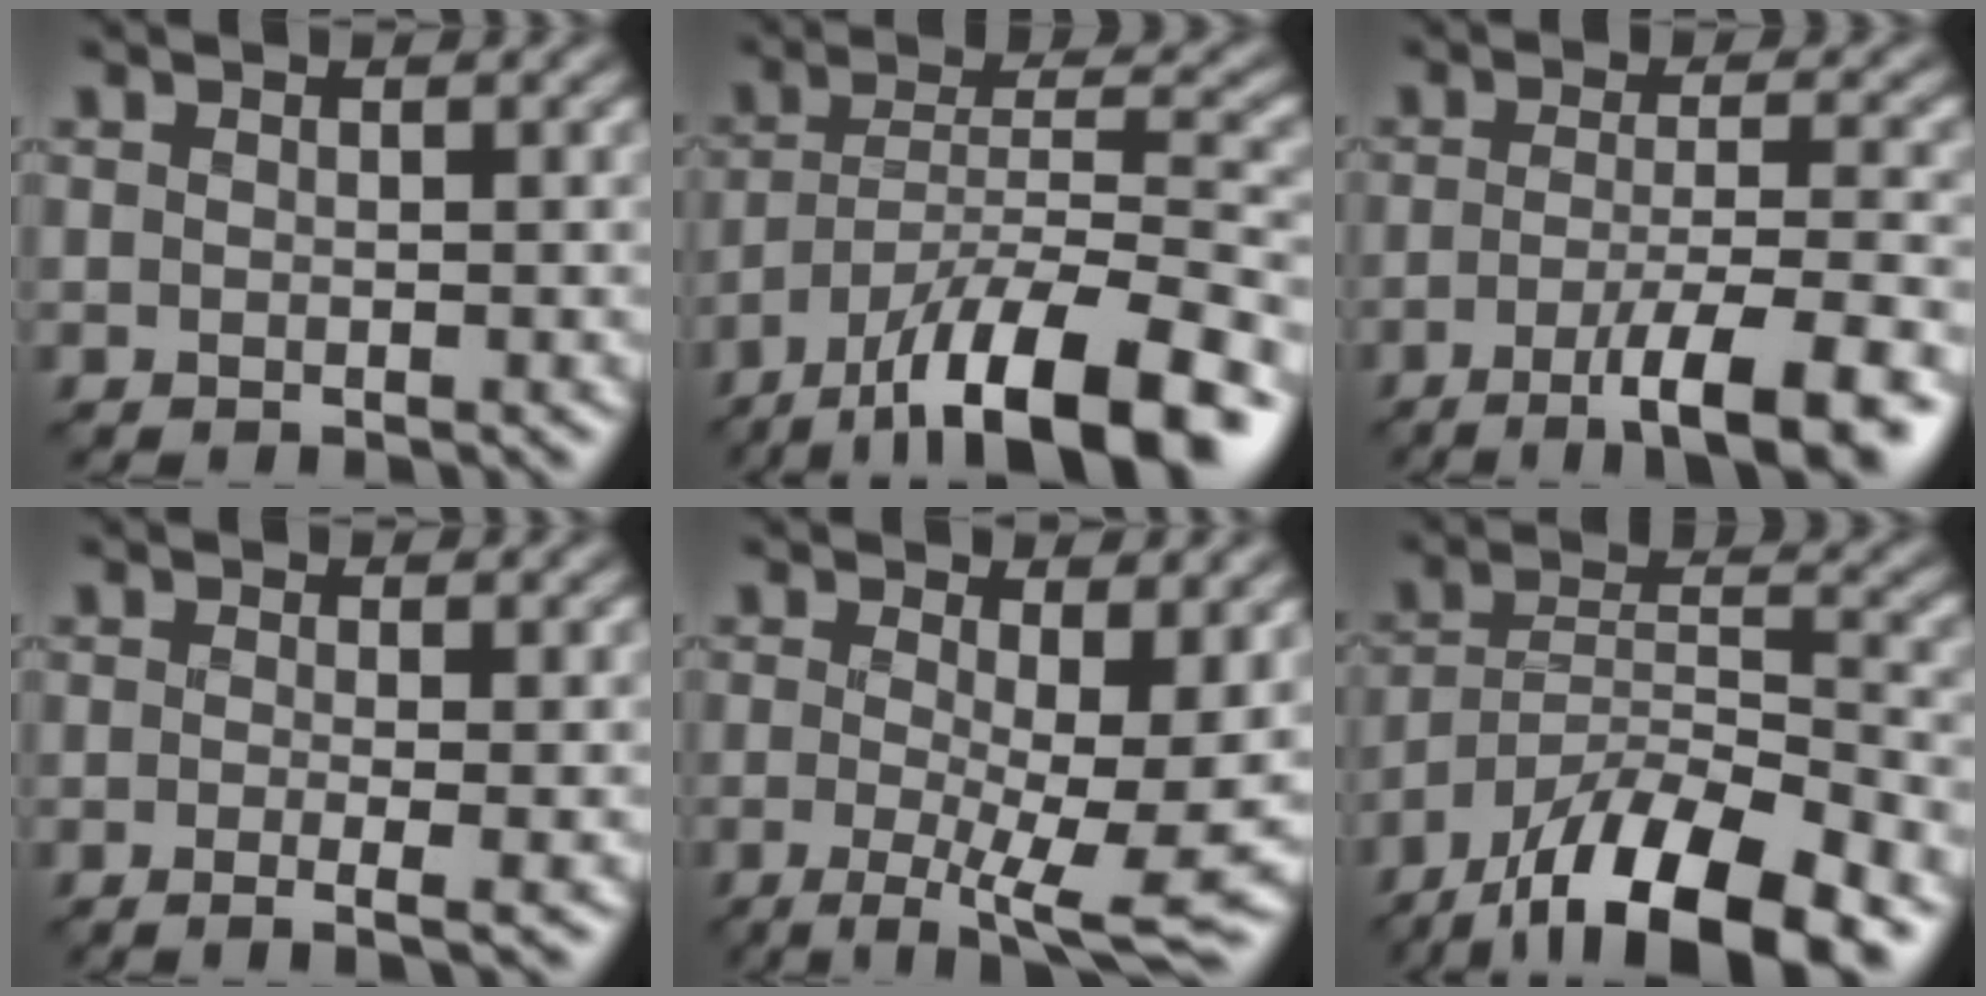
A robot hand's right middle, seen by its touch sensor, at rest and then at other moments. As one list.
[{"total": 13.2, "force": [-9.1, 3.7, 9.0], "torque": [-0.152, 0.007, -0.156]}, {"total": 8.0, "force": [-4.0, 1.6, 6.8], "torque": [-0.094, -0.002, -0.064]}, {"total": 2.6, "force": [-0.4, 0.9, 2.4], "torque": [-0.030, -0.009, -0.012]}, {"total": 9.0, "force": [-1.0, 2.5, 8.6], "torque": [-0.139, -0.015, -0.012]}, {"total": 12.9, "force": [-9.4, 3.7, 8.0], "torque": [-0.139, 0.007, -0.171]}]